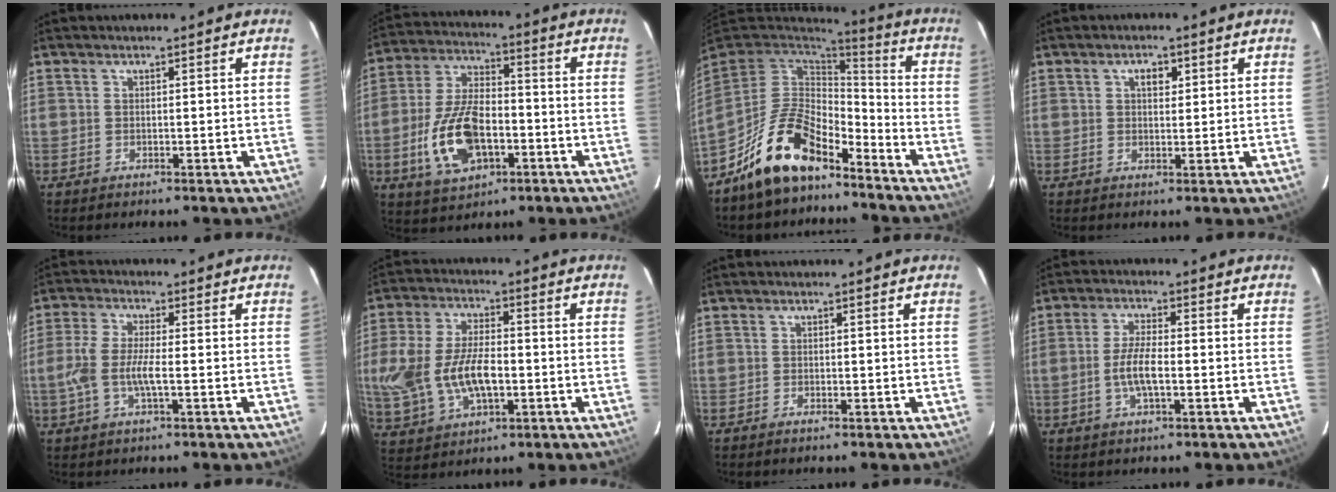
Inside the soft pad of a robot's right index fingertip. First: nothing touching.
{"total": 15.4, "force": [-4.8, 8.2, 12.0], "torque": [-0.256, 0.004, -0.079]}
{"total": 15.1, "force": [-10.4, 7.0, 8.4], "torque": [-0.181, 0.011, -0.180]}
{"total": 2.6, "force": [1.0, 1.6, 1.7], "torque": [-0.025, 0.009, 0.016]}
{"total": 7.2, "force": [-1.7, 1.8, 6.8], "torque": [-0.147, 0.000, -0.034]}
{"total": 15.6, "force": [-2.3, 8.4, 13.0], "torque": [-0.280, -0.001, -0.031]}
{"total": 0.6, "force": [-0.5, 0.2, 0.2], "torque": [-0.006, -0.001, -0.011]}
{"total": 5.8, "force": [-1.5, 1.5, 5.4], "torque": [-0.110, -0.001, -0.029]}